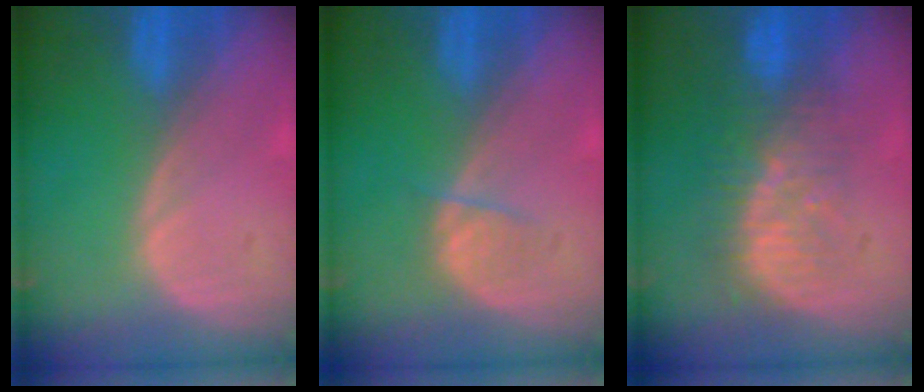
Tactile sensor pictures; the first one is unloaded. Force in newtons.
{"total": 1.9, "press": 1.9, "slide": 0.4}
{"total": 8.3, "press": 7.7, "slide": 3.0}